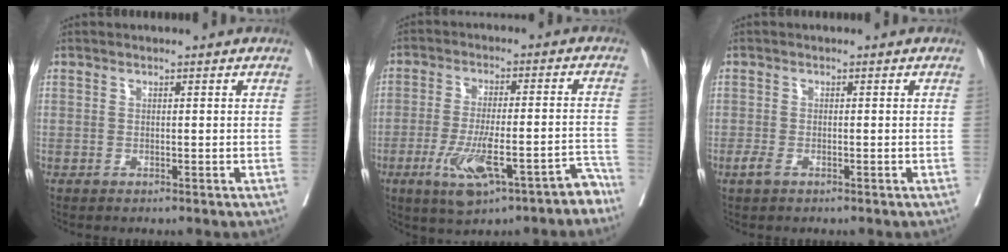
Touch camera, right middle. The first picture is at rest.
{"total": 11.6, "force": [-6.9, 2.8, 8.9], "torque": [-0.143, 0.011, -0.098]}
{"total": 1.5, "force": [-0.8, 0.7, 1.1], "torque": [-0.026, -0.002, -0.014]}